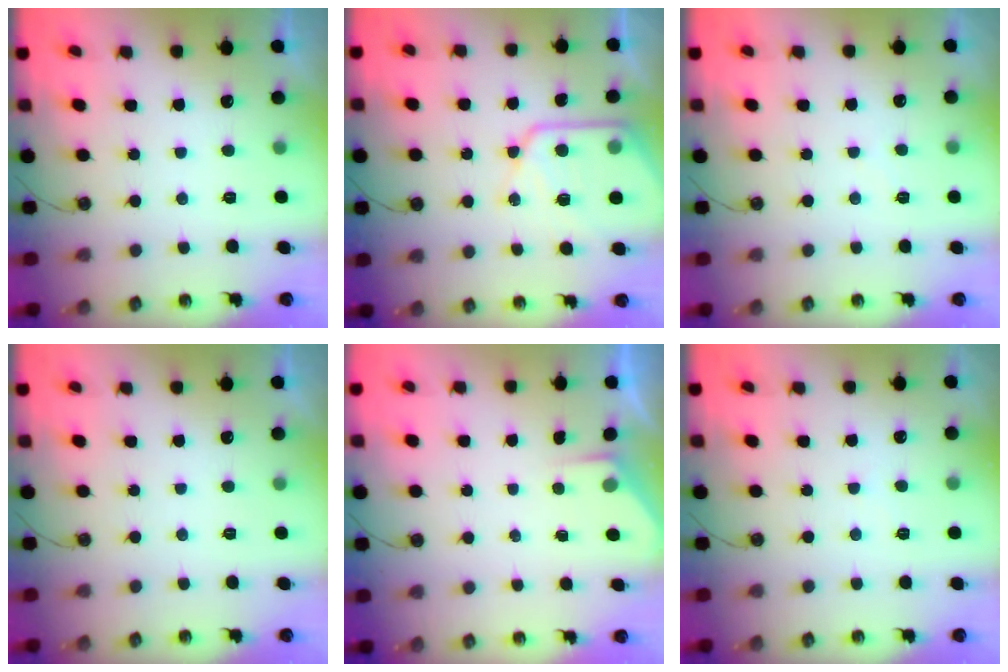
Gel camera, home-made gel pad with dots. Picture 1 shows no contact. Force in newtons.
{"total": 13.2, "press": 13.2, "slide": 1.3}
{"total": 3.2, "press": 3.2, "slide": 0.5}
{"total": 0.0}
{"total": 2.4, "press": 2.3, "slide": 0.4}
{"total": 1.9, "press": 1.9, "slide": 0.3}